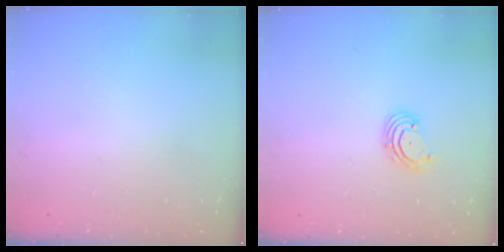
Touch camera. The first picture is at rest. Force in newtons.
{"total": 2.7, "press": 2.7, "slide": 0.6}